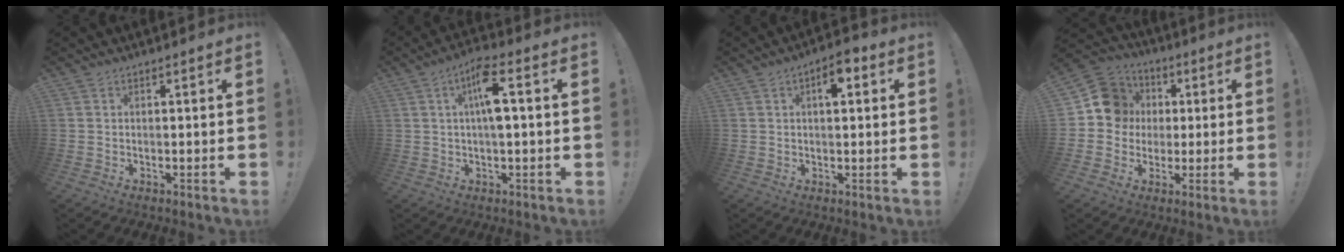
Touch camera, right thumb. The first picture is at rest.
{"total": 8.7, "force": [1.5, 2.3, 8.2], "torque": [-0.130, -0.002, 0.021]}
{"total": 5.3, "force": [1.7, 2.5, 4.4], "torque": [-0.047, -0.004, 0.020]}
{"total": 12.8, "force": [1.8, 11.8, 4.4], "torque": [-0.045, 0.008, 0.044]}